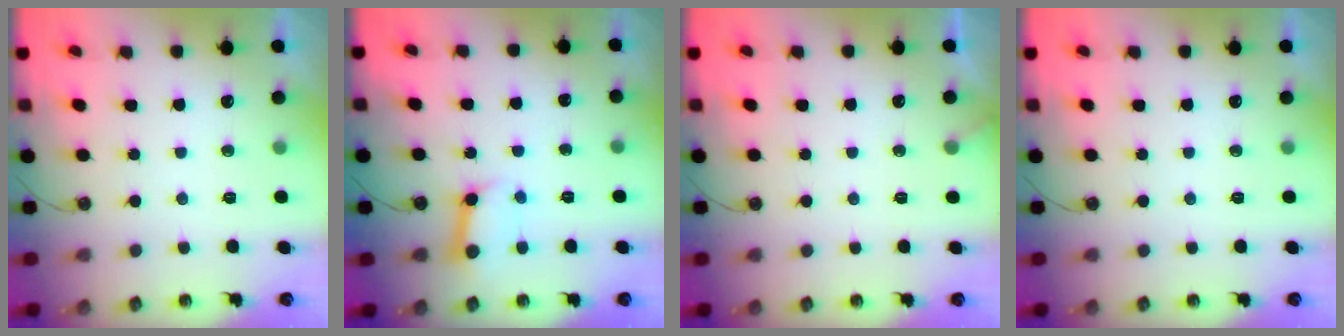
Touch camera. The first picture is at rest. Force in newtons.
{"total": 8.2, "press": 8.1, "slide": 0.9}
{"total": 2.6, "press": 2.6, "slide": 0.3}
{"total": 0.0}